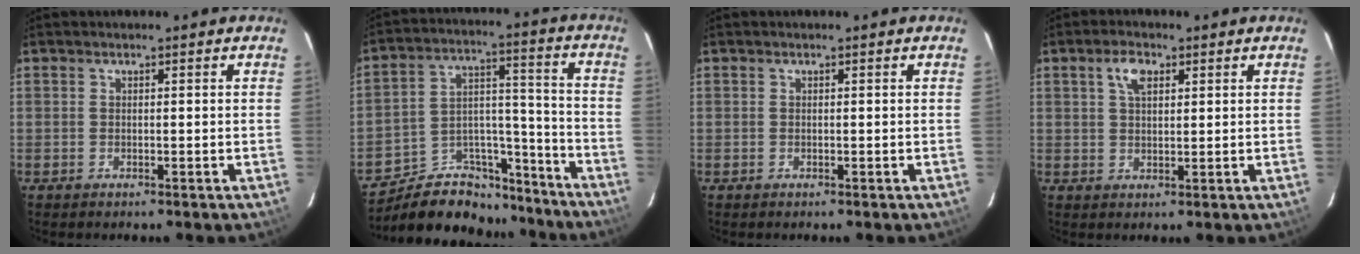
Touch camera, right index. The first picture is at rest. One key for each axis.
{"total": 17.6, "fx": -15.0, "fy": 8.3, "fz": 4.3, "tx": -0.079, "ty": 0.070, "tz": -0.222}
{"total": 0.0}
{"total": 4.1, "fx": 1.8, "fy": 2.1, "fz": 2.9, "tx": -0.054, "ty": 0.011, "tz": 0.033}